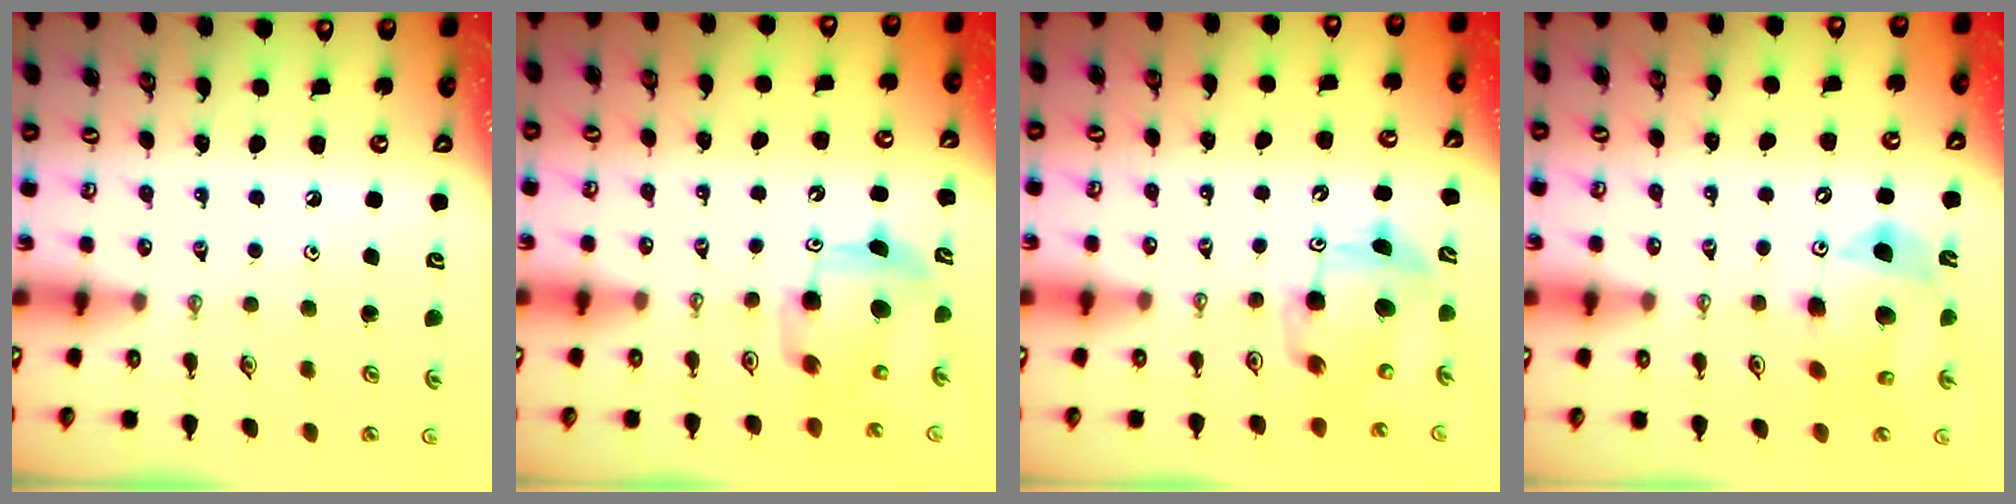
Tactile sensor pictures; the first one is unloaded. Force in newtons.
{"total": 8.1, "press": 8.0, "slide": 0.6}
{"total": 7.6, "press": 7.5, "slide": 1.4}
{"total": 13.3, "press": 13.0, "slide": 2.9}